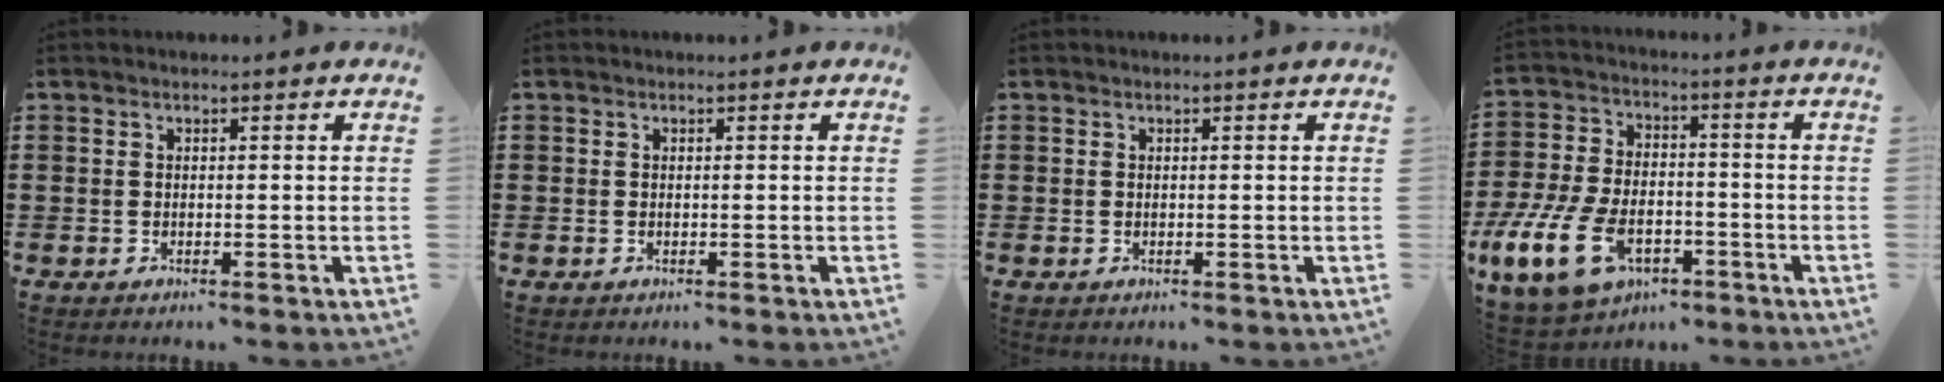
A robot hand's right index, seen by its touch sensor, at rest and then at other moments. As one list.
[{"total": 0.0}, {"total": 0.0}, {"total": 10.2, "force": [-4.8, 5.4, 7.2], "torque": [-0.167, 0.010, -0.090]}]